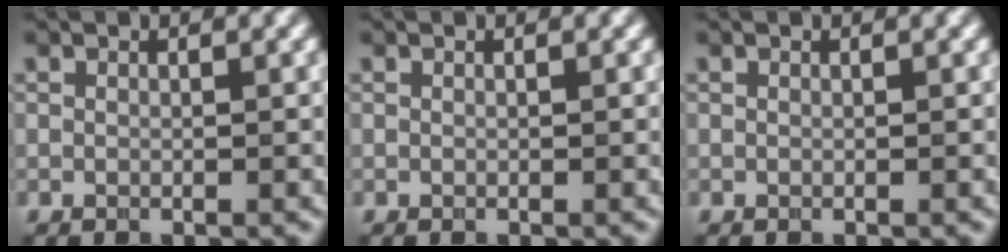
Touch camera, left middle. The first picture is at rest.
{"total": 0.0}
{"total": 0.0}